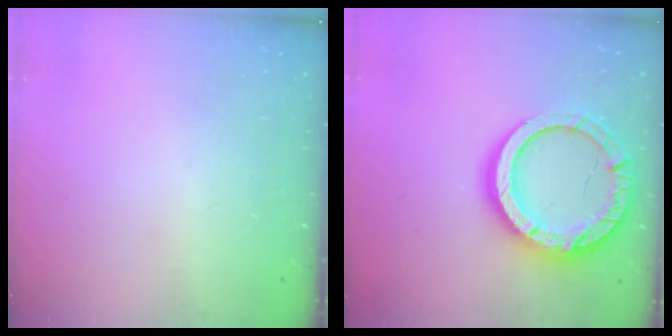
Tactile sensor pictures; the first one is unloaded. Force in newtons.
{"total": 19.7, "press": 19.6, "slide": 1.7}